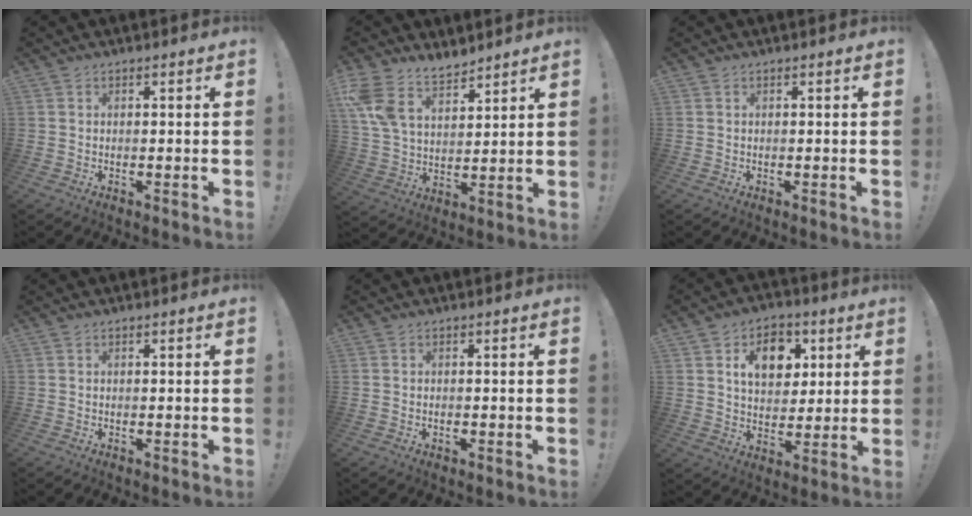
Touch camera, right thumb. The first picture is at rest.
{"total": 12.8, "force": [9.1, 7.0, 5.6], "torque": [-0.115, -0.045, 0.181]}
{"total": 0.0}
{"total": 0.0}
{"total": 0.5, "force": [-0.4, 0.3, 0.2], "torque": [-0.002, 0.000, -0.006]}
{"total": 12.5, "force": [5.1, 9.1, 6.8], "torque": [-0.092, -0.014, 0.094]}